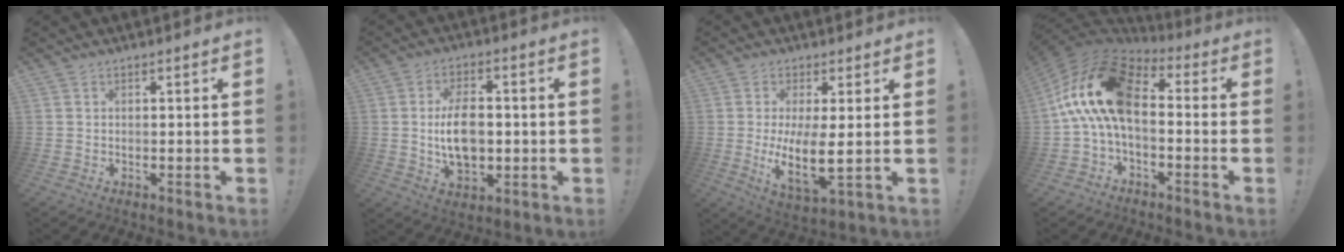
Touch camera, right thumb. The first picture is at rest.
{"total": 12.0, "force": [-0.2, 7.8, 9.1], "torque": [-0.154, -0.002, -0.007]}
{"total": 9.8, "force": [1.0, 2.5, 9.4], "torque": [-0.173, -0.033, 0.017]}
{"total": 18.4, "force": [1.9, 9.6, 15.6], "torque": [-0.299, 0.006, 0.037]}